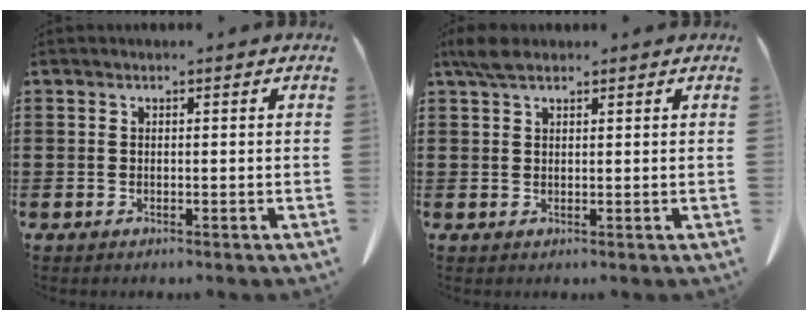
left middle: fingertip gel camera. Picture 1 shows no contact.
{"total": 3.2, "force": [2.2, 1.2, 2.0], "torque": [-0.046, 0.004, 0.041]}